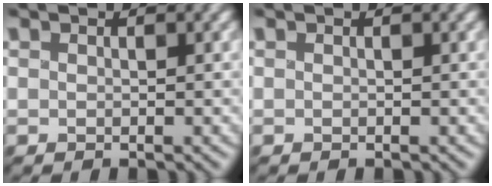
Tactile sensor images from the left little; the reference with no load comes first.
{"total": 0.0}